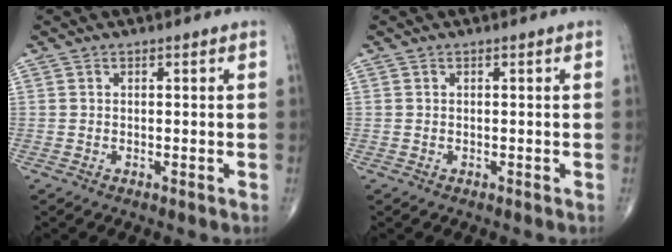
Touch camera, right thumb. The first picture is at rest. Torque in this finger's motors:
{"motor_torque": [0.91, 0.00, 0.00, -0.13, 0.01]}